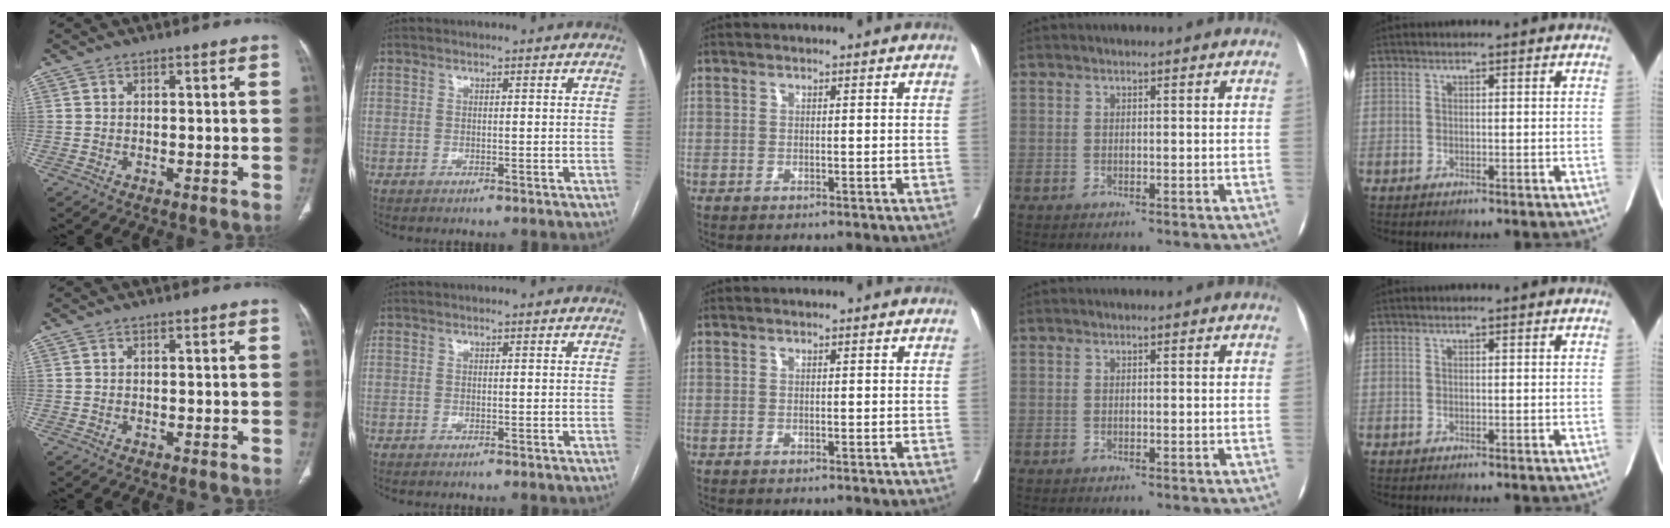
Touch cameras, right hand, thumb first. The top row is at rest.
{}